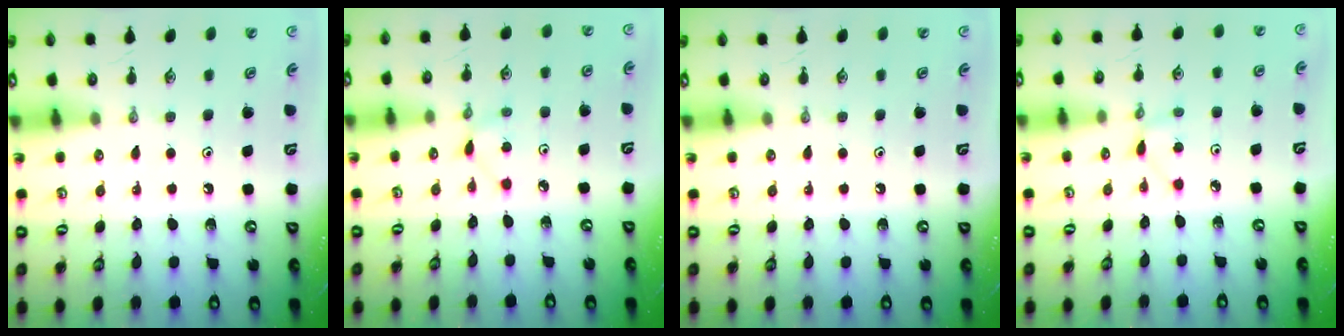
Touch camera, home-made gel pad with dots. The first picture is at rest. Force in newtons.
{"total": 1.6, "press": 1.6, "slide": 0.2}
{"total": 0.0}
{"total": 2.2, "press": 2.2, "slide": 0.3}